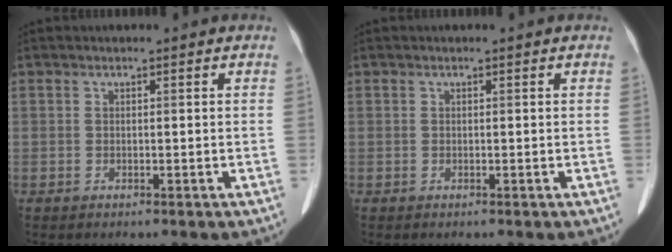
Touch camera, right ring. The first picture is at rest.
{"total": 0.0}